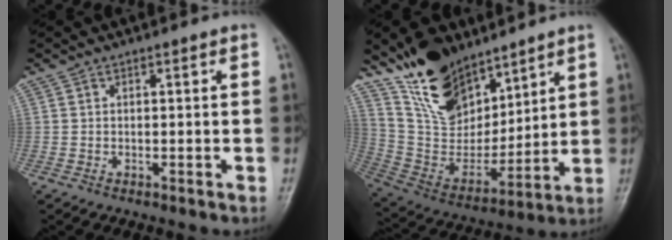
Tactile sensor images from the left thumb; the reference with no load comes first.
{"total": 17.7, "force": [12.4, 9.3, 8.5], "torque": [-0.099, -0.070, 0.243]}